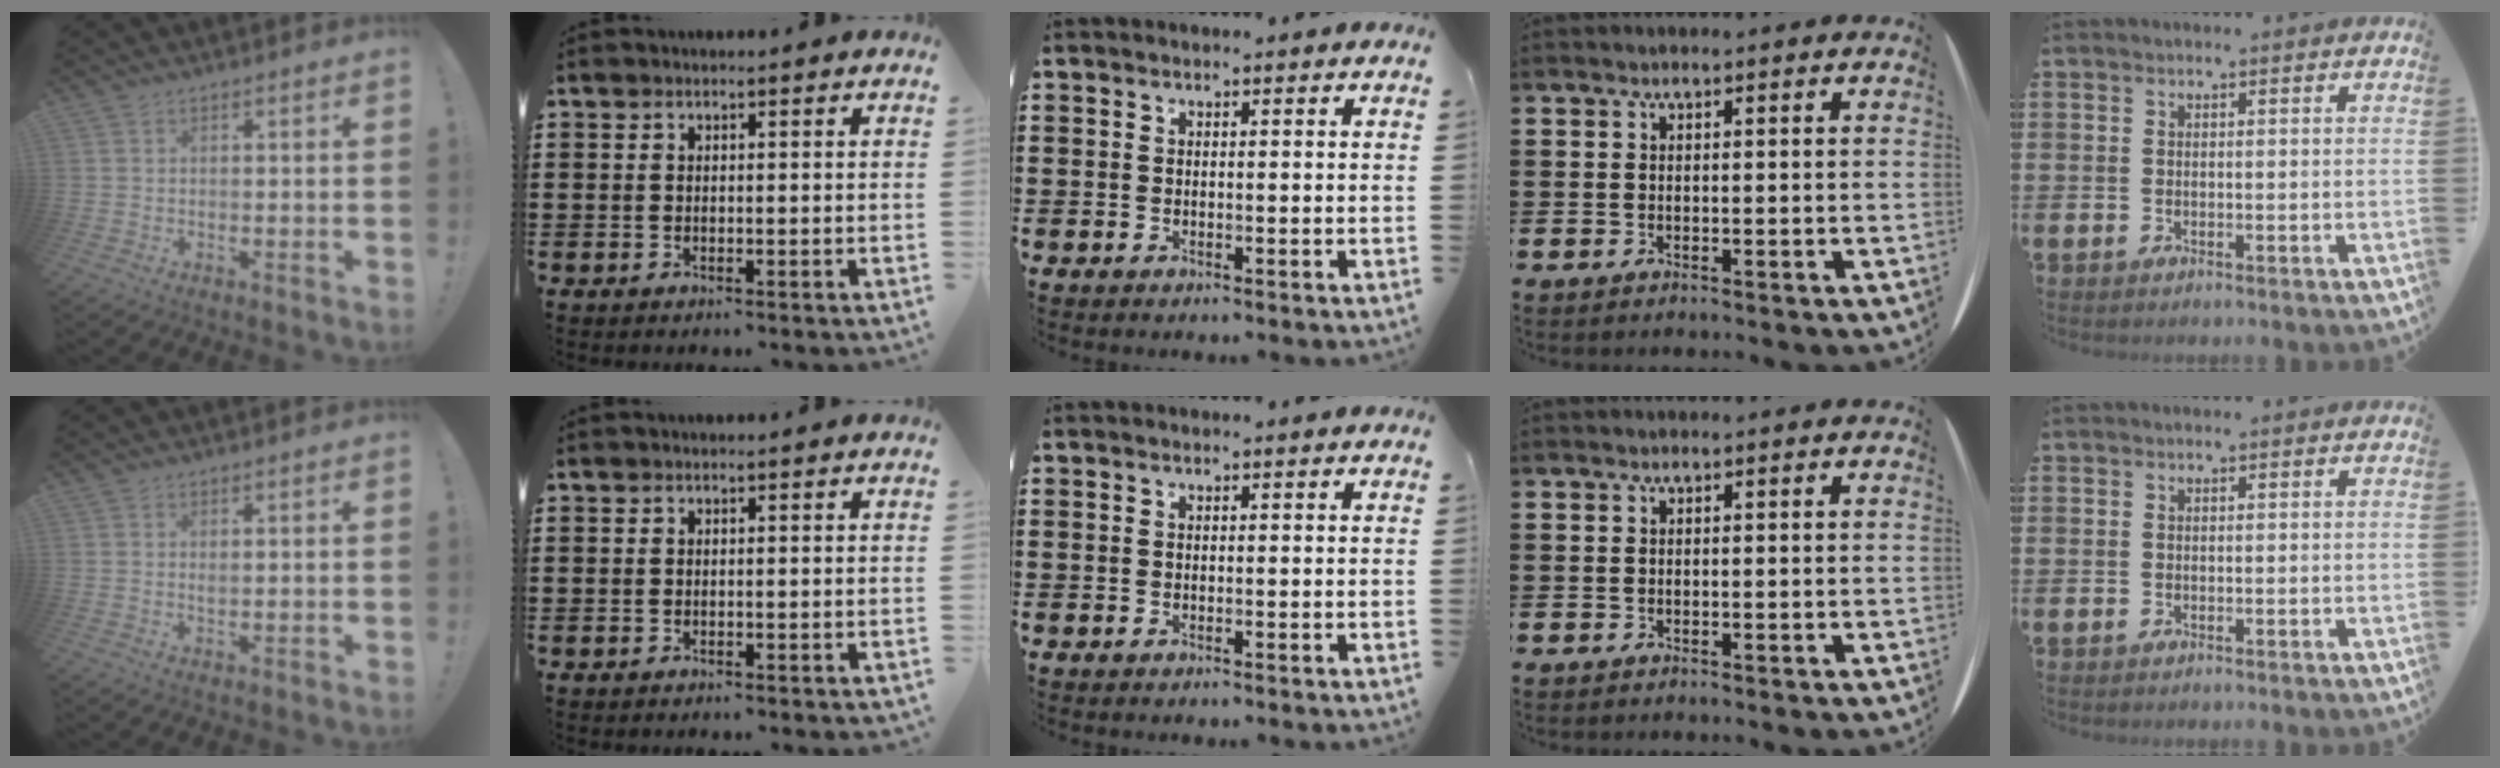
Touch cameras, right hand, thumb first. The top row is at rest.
{"thumb": {"total": 0.8, "force": [0.4, 0.4, 0.5], "torque": [-0.005, -0.001, 0.006]}}